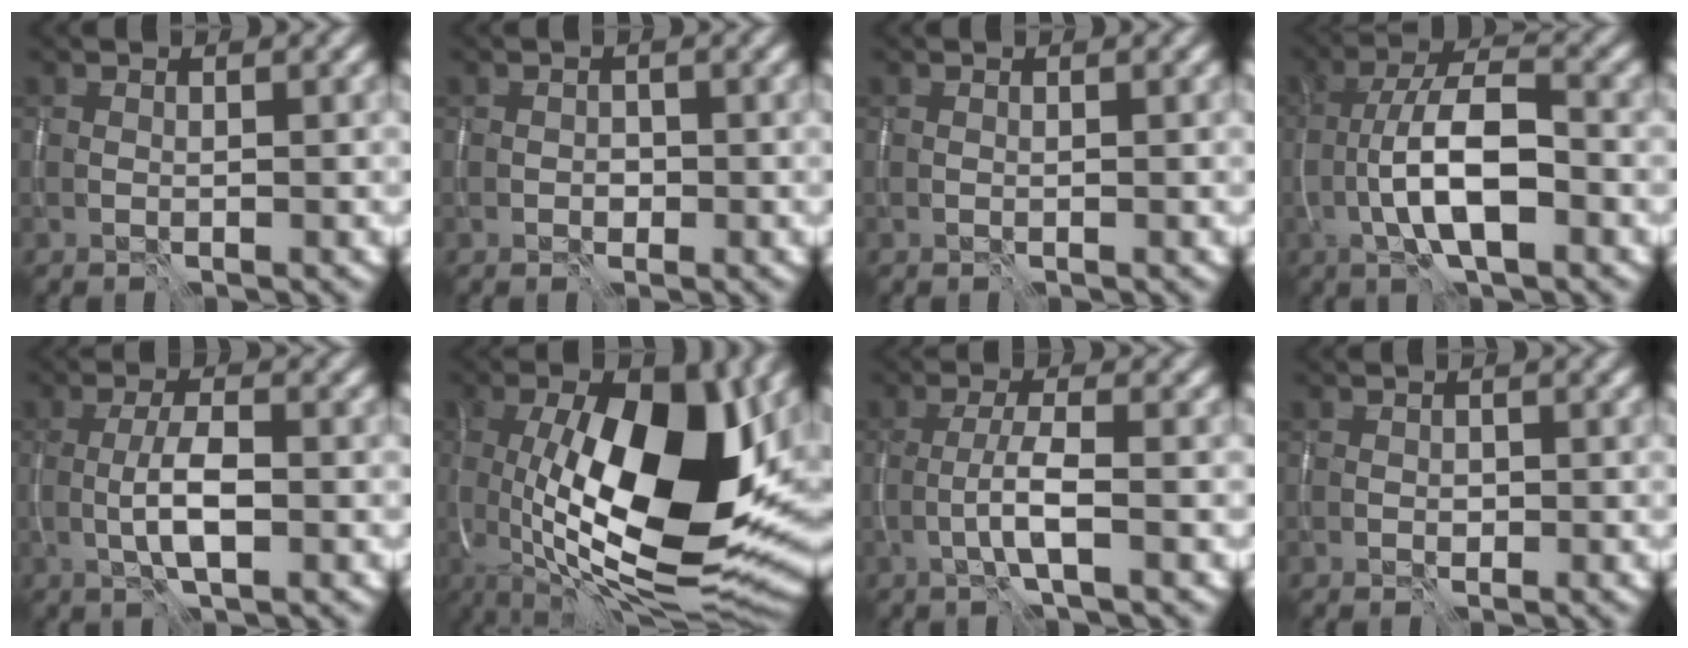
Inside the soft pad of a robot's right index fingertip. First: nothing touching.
{"total": 1.1, "force": [-0.5, 0.9, 0.5], "torque": [-0.007, -0.001, -0.007]}
{"total": 0.0}
{"total": 7.1, "force": [-2.3, 2.4, 6.2], "torque": [-0.107, 0.014, -0.046]}
{"total": 3.5, "force": [-0.9, 0.9, 3.2], "torque": [-0.063, 0.000, -0.018]}
{"total": 16.6, "force": [0.4, 7.1, 15.0], "torque": [-0.238, -0.007, 0.008]}
{"total": 2.7, "force": [-1.0, 0.2, 2.5], "torque": [-0.049, 0.001, -0.022]}
{"total": 0.7, "force": [-0.3, 0.6, 0.3], "torque": [-0.005, -0.001, -0.002]}